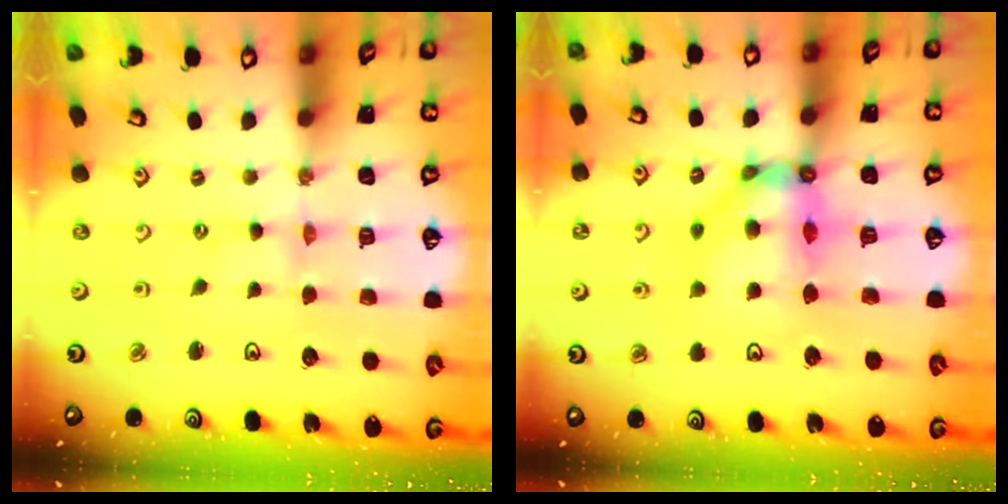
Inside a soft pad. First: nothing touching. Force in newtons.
{"total": 11.3, "press": 11.2, "slide": 1.1}